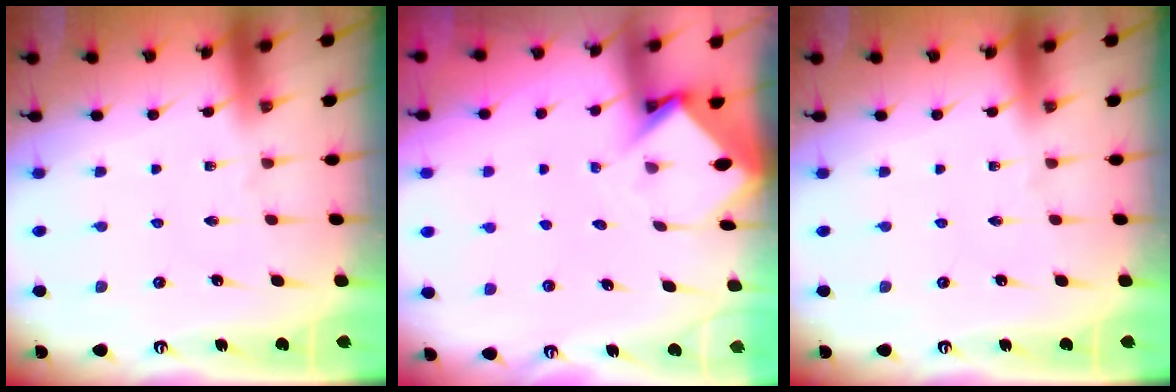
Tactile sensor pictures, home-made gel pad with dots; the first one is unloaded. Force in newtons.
{"total": 3.6, "press": 3.5, "slide": 0.2}
{"total": 0.0}